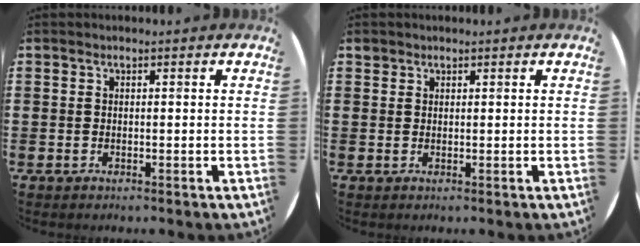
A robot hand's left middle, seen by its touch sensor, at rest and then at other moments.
{"total": 0.8, "force": [0.6, 0.4, -0.1], "torque": [0.002, 0.003, 0.013]}